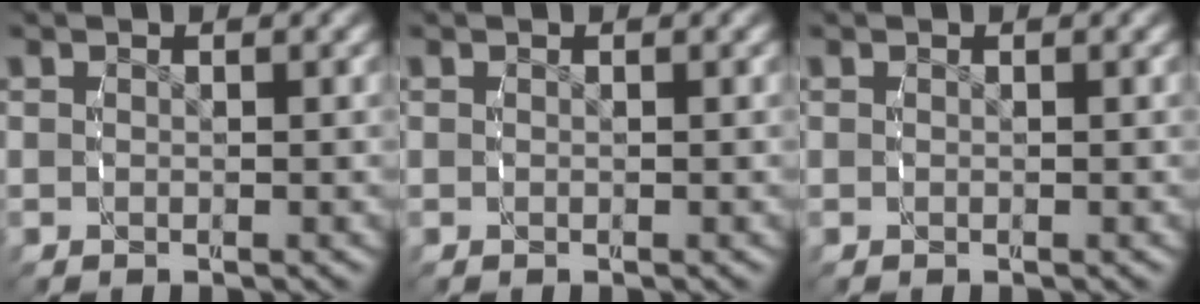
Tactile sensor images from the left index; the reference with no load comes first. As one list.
[{"total": 0.0}, {"total": 0.0}]